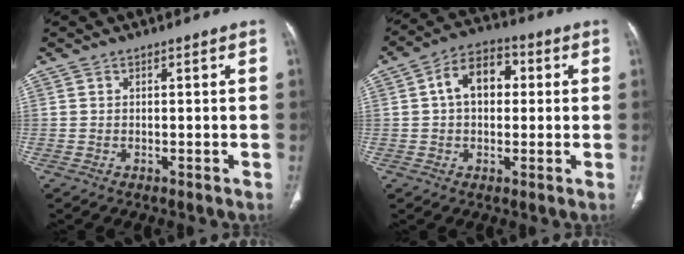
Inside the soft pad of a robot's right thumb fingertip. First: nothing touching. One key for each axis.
{"total": 9.7, "fx": 1.4, "fy": 6.6, "fz": 6.9, "tx": -0.097, "ty": 0.023, "tz": 0.017}